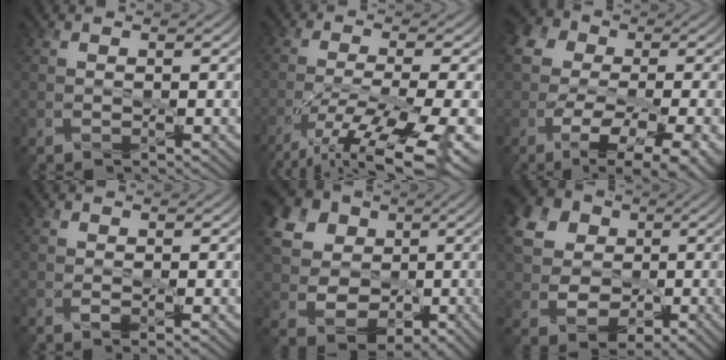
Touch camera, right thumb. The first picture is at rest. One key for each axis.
{"total": 12.7, "fx": -8.3, "fy": 2.5, "fz": 9.2, "tx": -0.181, "ty": -0.013, "tz": -0.132}
{"total": 14.0, "fx": -3.1, "fy": 8.4, "fz": 10.7, "tx": -0.188, "ty": -0.002, "tz": -0.046}
{"total": 1.1, "fx": -0.2, "fy": 0.5, "fz": 0.9, "tx": -0.018, "ty": 0.001, "tz": -0.010}
{"total": 15.6, "fx": 3.0, "fy": 13.3, "fz": 7.4, "tx": -0.244, "ty": 0.015, "tz": 0.060}
{"total": 13.3, "fx": 2.5, "fy": 11.4, "fz": 6.4, "tx": -0.211, "ty": 0.012, "tz": 0.049}